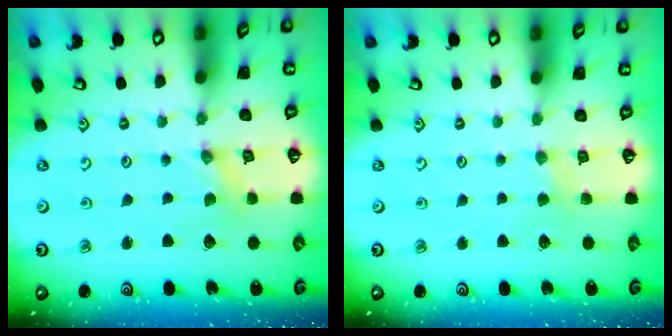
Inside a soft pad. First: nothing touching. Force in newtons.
{"total": 2.0, "press": 2.0, "slide": 0.4}